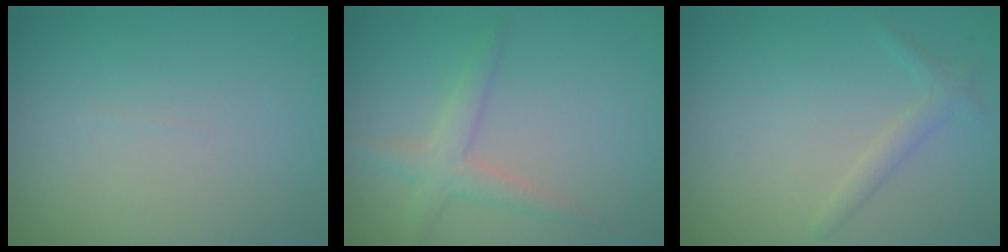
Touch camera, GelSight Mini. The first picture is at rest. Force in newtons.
{"total": 2.2, "press": 2.2, "slide": 0.1}
{"total": 1.2, "press": 1.2, "slide": 0.1}